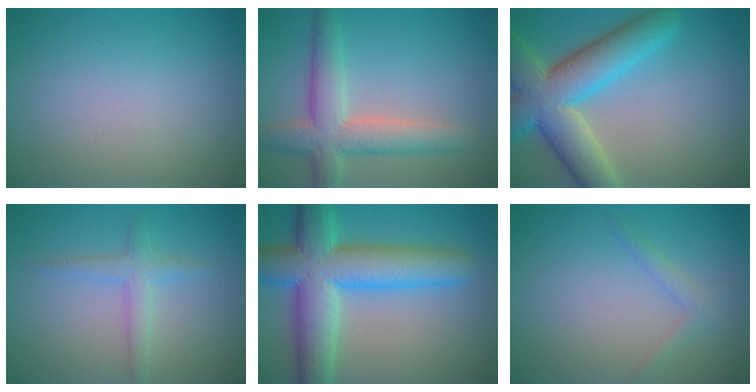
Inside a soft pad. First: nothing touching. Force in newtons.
{"total": 5.8, "press": 5.8, "slide": 0.4}
{"total": 9.8, "press": 9.7, "slide": 0.8}
{"total": 2.2, "press": 2.2, "slide": 0.0}
{"total": 10.4, "press": 10.4, "slide": 0.4}
{"total": 1.3, "press": 1.3, "slide": 0.1}